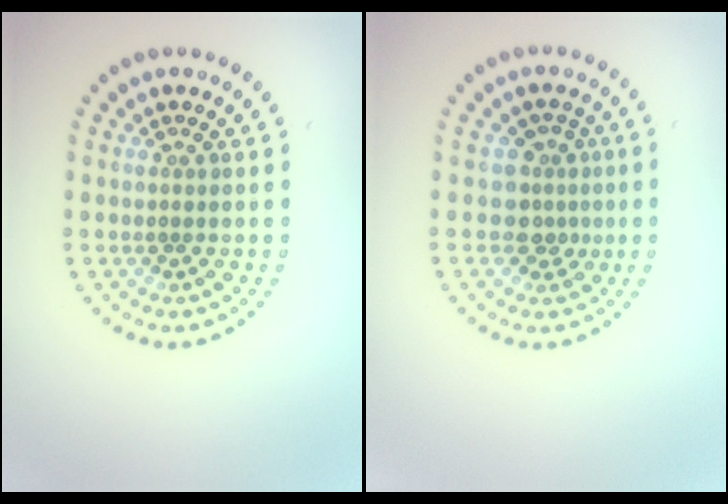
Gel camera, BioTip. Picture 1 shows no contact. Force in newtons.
{"total": 2.4, "press": 1.9, "slide": 1.6}